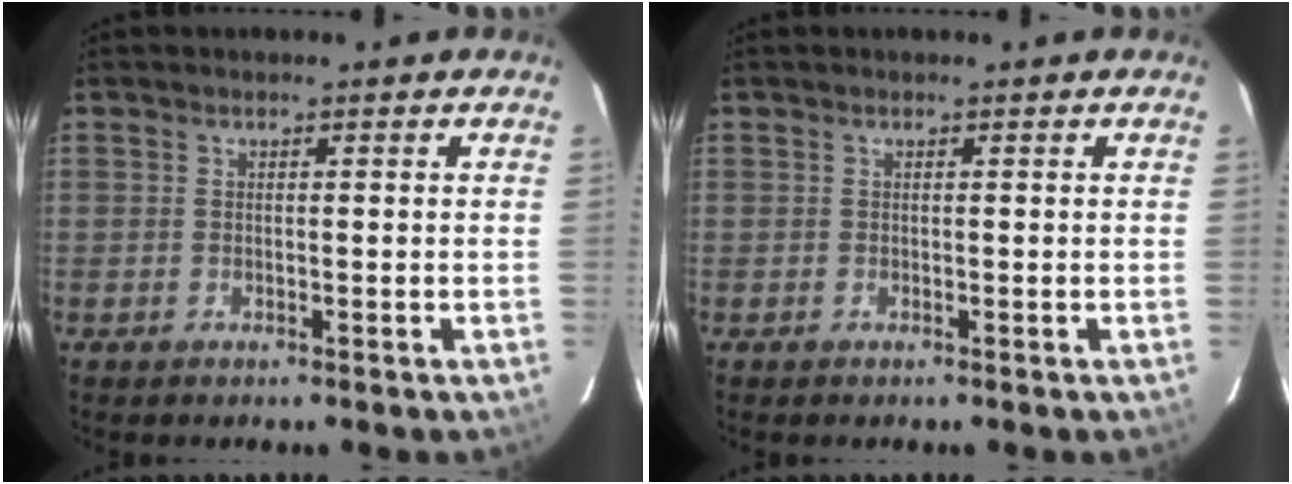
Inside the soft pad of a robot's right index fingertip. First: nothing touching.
{"total": 0.8, "force": [0.1, -0.3, -0.7], "torque": [0.013, -0.002, 0.002]}